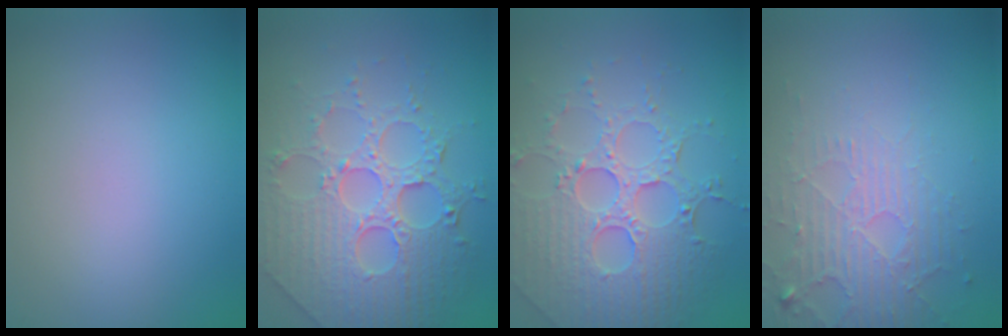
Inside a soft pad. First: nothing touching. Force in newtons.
{"total": 8.1, "press": 5.9, "slide": 5.5}
{"total": 6.9, "press": 5.3, "slide": 4.5}
{"total": 5.3, "press": 3.4, "slide": 4.1}